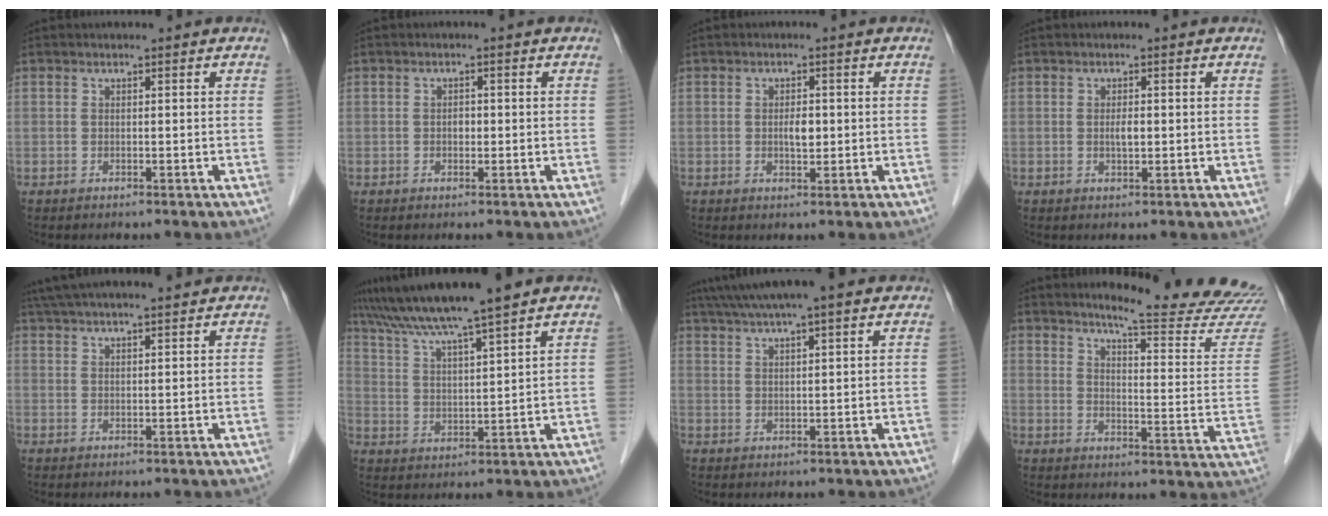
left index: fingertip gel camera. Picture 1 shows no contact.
{"total": 1.1, "force": [-0.1, 0.8, 0.8], "torque": [-0.012, 0.003, -0.002]}
{"total": 2.3, "force": [0.0, 1.0, 2.0], "torque": [-0.037, 0.001, 0.001]}
{"total": 1.5, "force": [0.0, 0.4, 1.4], "torque": [-0.028, 0.000, 0.001]}
{"total": 11.8, "force": [10.4, 0.6, 5.5], "torque": [-0.097, 0.037, 0.152]}
{"total": 12.1, "force": [10.3, -1.1, 6.3], "torque": [-0.115, 0.022, 0.172]}
{"total": 11.7, "force": [9.7, 0.6, 6.6], "torque": [-0.113, 0.044, 0.135]}
{"total": 19.2, "force": [18.1, -0.3, 6.6], "torque": [-0.089, -0.119, 0.209]}